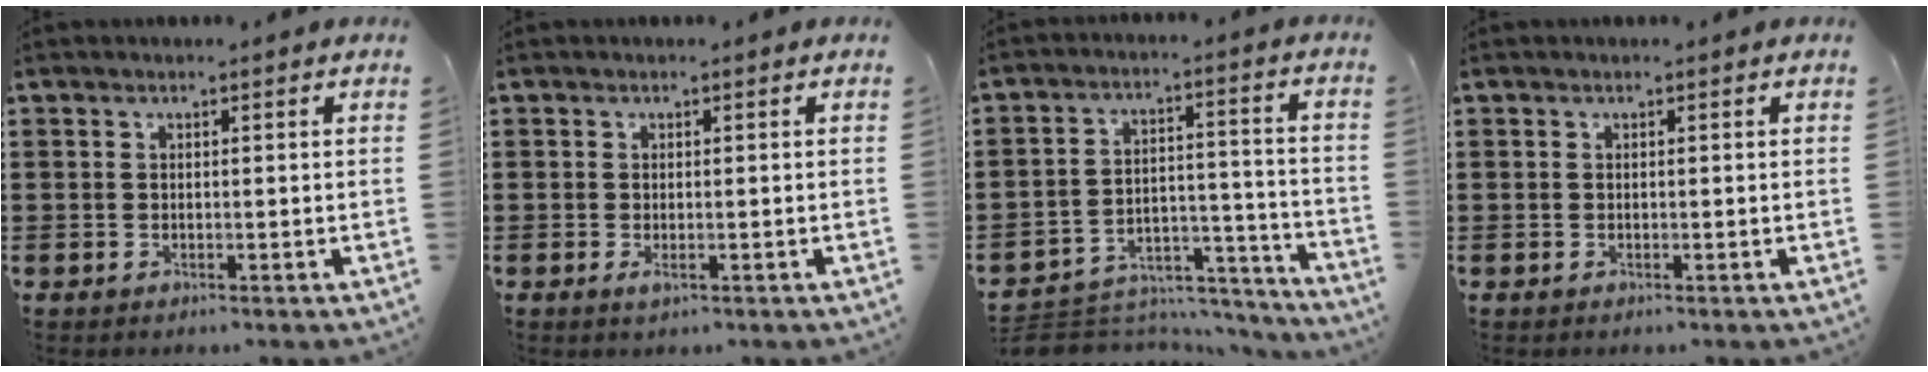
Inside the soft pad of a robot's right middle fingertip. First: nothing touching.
{"total": 1.1, "force": [-0.1, 0.2, 1.0], "torque": [-0.021, -0.004, -0.001]}
{"total": 6.0, "force": [-5.6, 2.1, 0.4], "torque": [-0.005, 0.018, -0.111]}
{"total": 0.0}